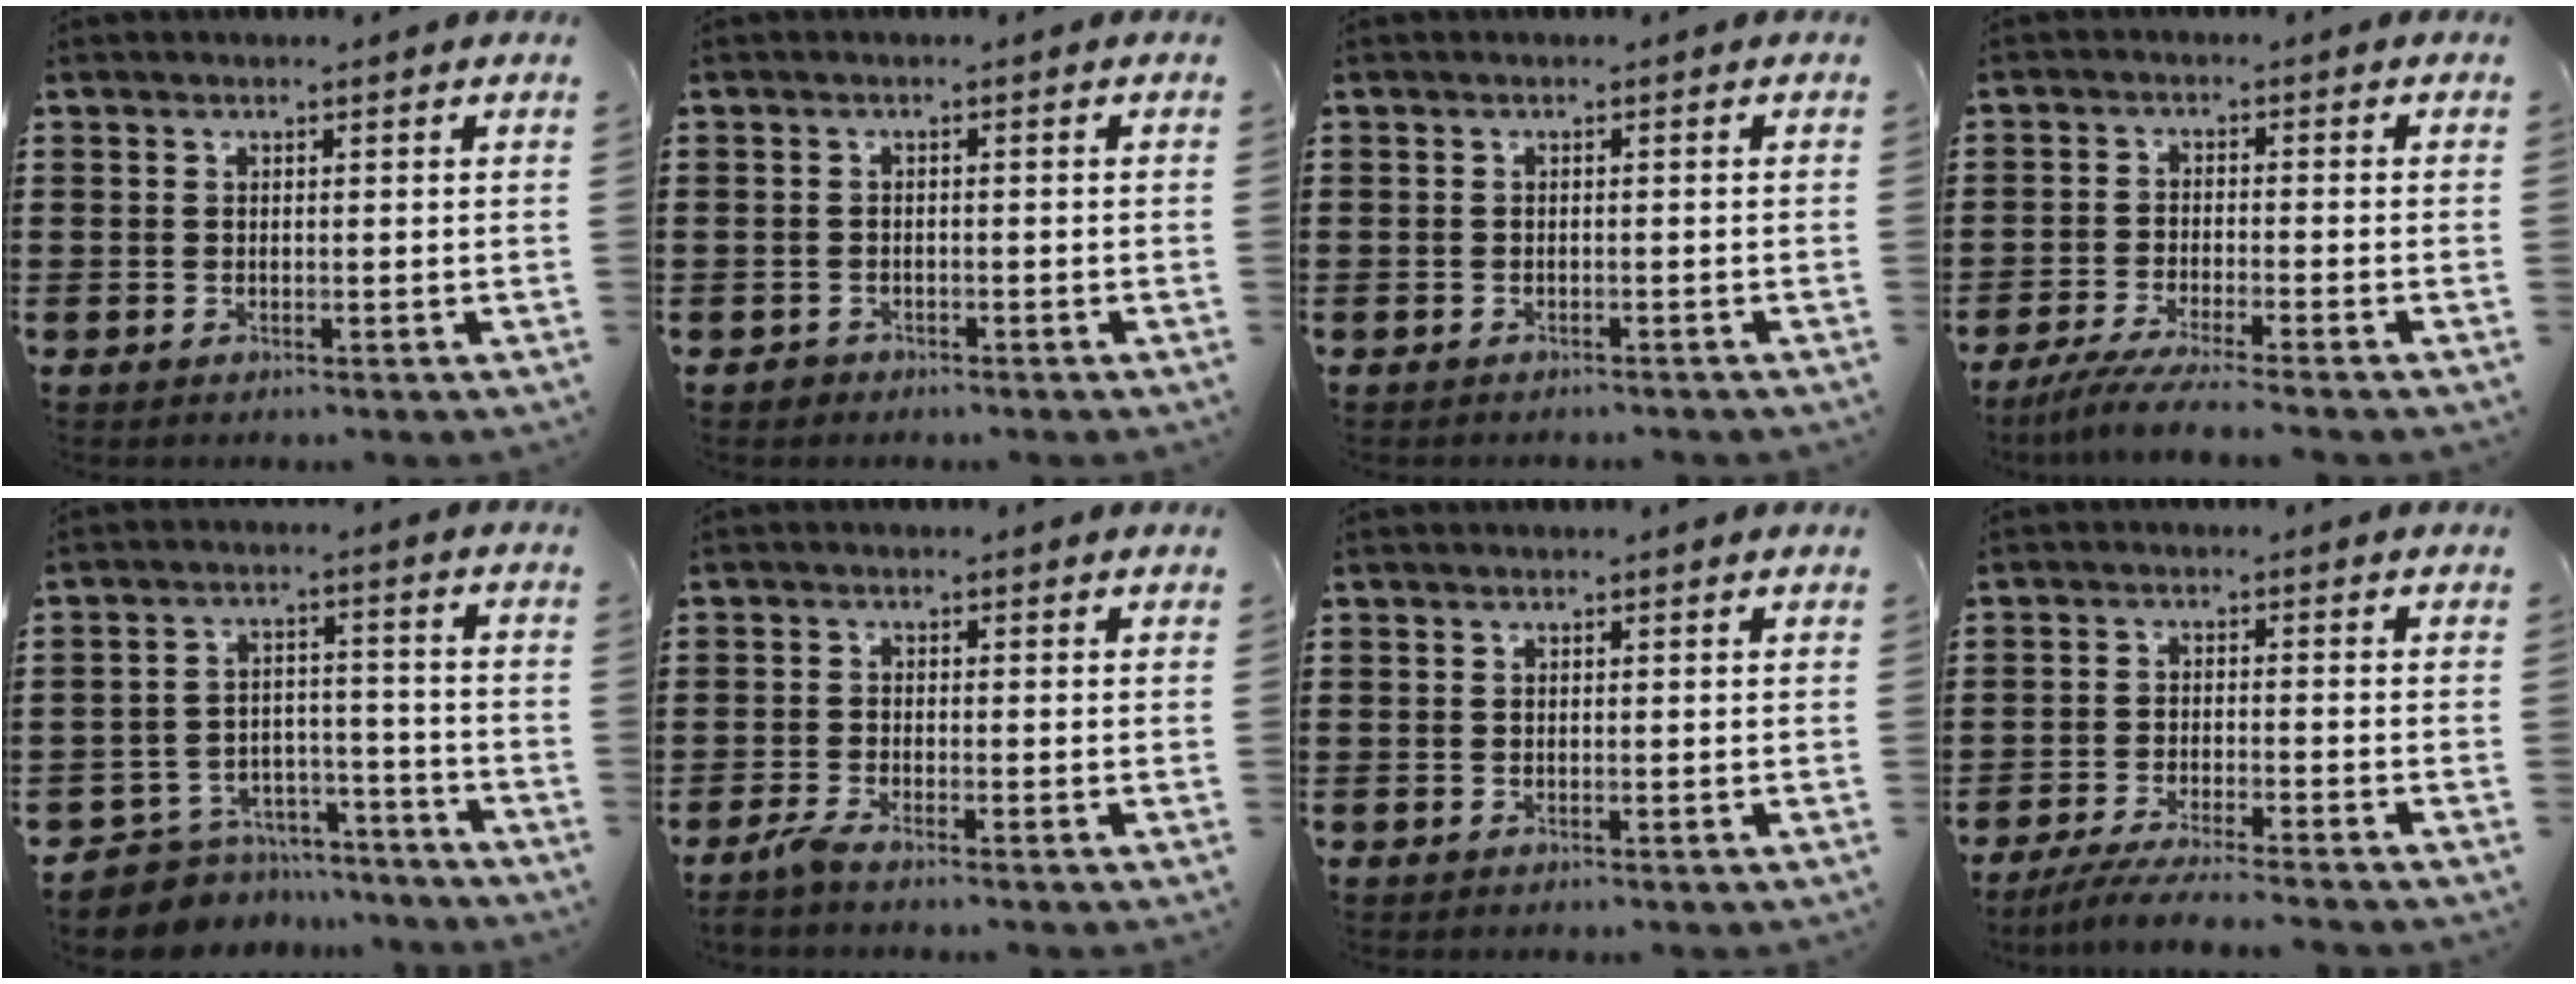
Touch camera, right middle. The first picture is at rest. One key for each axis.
{"total": 0.7, "fx": -0.6, "fy": 0.4, "fz": 0.0, "tx": -0.001, "ty": 0.002, "tz": -0.014}
{"total": 0.5, "fx": -0.5, "fy": 0.0, "fz": 0.0, "tx": -0.001, "ty": 0.000, "tz": -0.011}
{"total": 4.1, "fx": -3.6, "fy": -0.4, "fz": 1.9, "tx": -0.046, "ty": -0.015, "tz": -0.071}
{"total": 6.3, "fx": -6.1, "fy": 1.6, "fz": 0.2, "tx": 0.000, "ty": 0.020, "tz": -0.121}
{"total": 2.0, "fx": -1.5, "fy": 0.1, "fz": 1.4, "tx": -0.040, "ty": -0.006, "tz": -0.031}
{"total": 0.0}
{"total": 4.2, "fx": -3.9, "fy": -0.3, "fz": 1.6, "tx": -0.033, "ty": -0.011, "tz": -0.076}